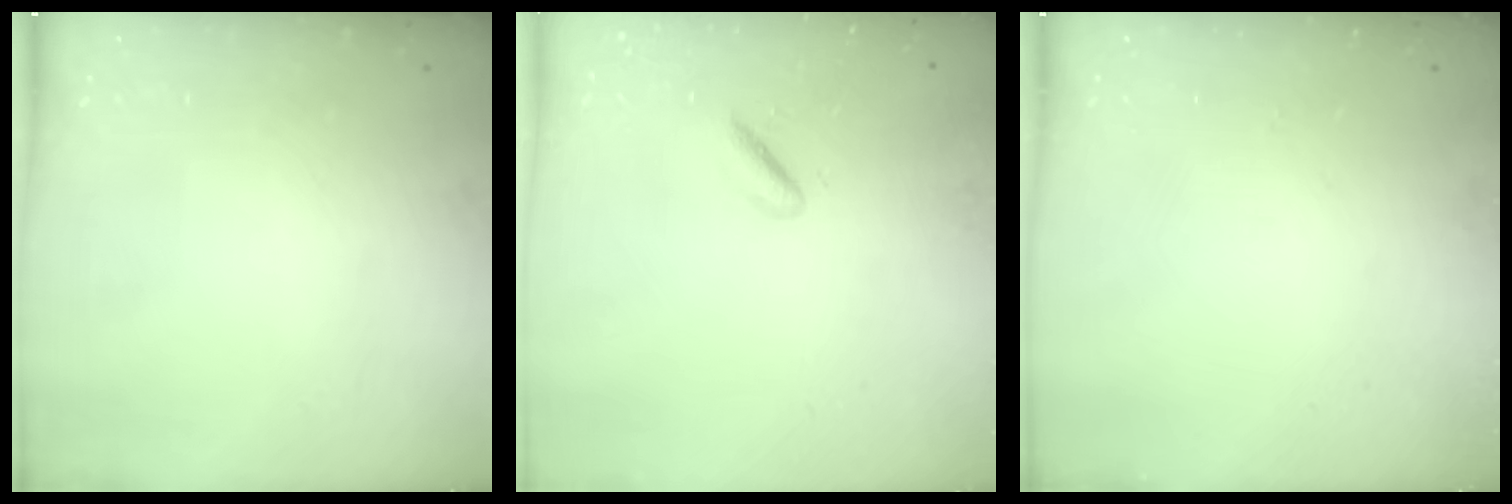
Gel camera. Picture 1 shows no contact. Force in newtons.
{"total": 1.7, "press": 1.3, "slide": 1.1}
{"total": 0.0}